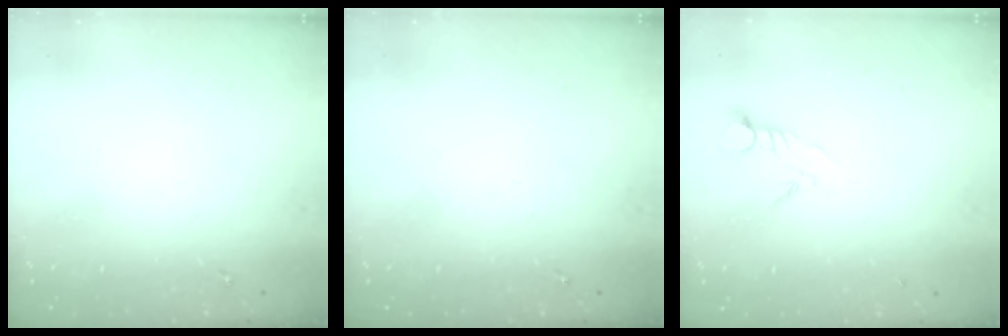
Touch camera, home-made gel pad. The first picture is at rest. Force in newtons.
{"total": 0.0}
{"total": 3.7, "press": 3.7, "slide": 0.1}